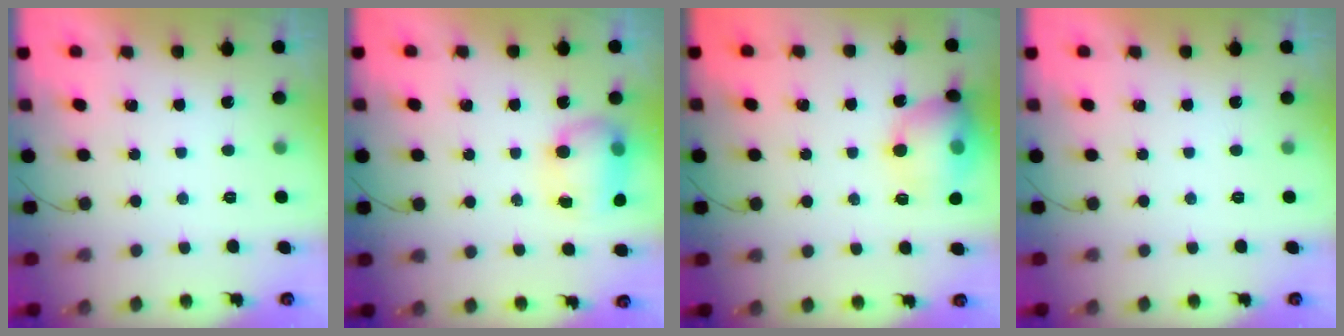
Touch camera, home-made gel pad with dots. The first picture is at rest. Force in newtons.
{"total": 11.1, "press": 9.3, "slide": 6.2}
{"total": 13.6, "press": 13.4, "slide": 2.3}
{"total": 0.0}